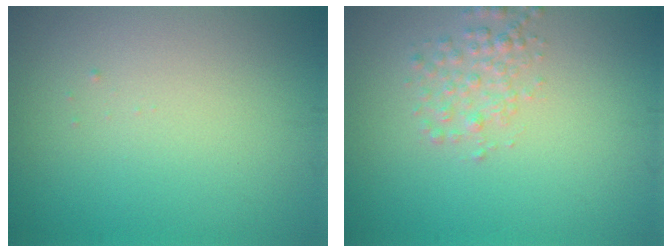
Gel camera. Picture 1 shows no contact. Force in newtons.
{"total": 2.0, "press": 2.0, "slide": 0.1}